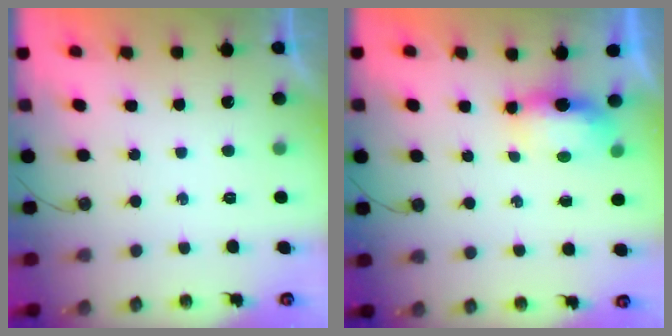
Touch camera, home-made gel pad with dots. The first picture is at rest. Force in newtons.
{"total": 6.1, "press": 6.0, "slide": 0.5}